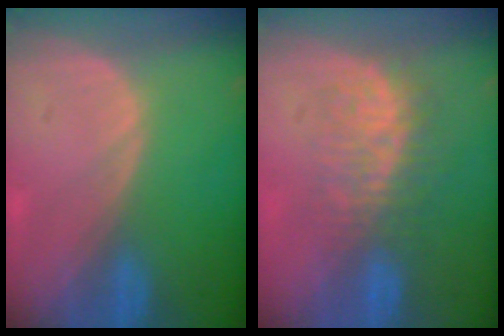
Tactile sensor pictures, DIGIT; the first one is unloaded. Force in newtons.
{"total": 7.7, "press": 7.4, "slide": 1.8}